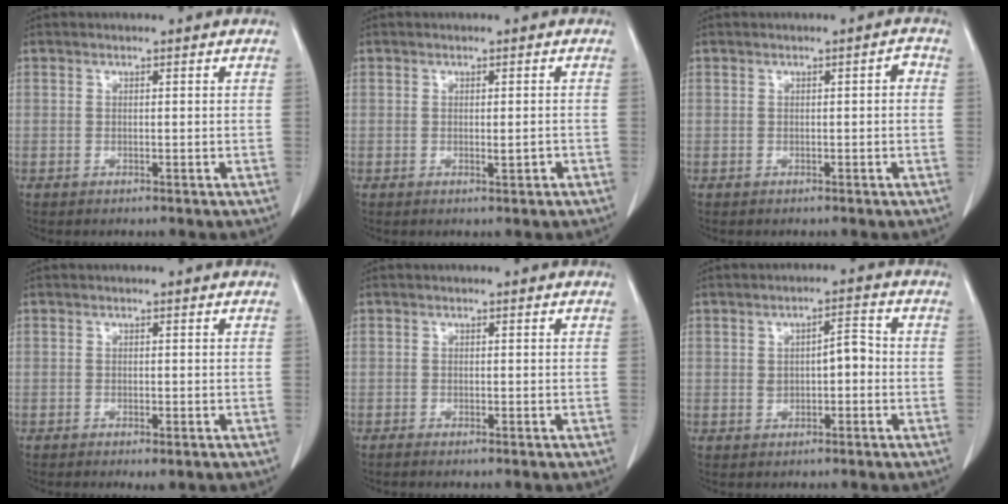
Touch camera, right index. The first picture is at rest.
{"total": 1.2, "force": [-0.4, 0.3, 1.1], "torque": [-0.017, -0.002, -0.002]}
{"total": 1.2, "force": [0.0, 0.3, 1.1], "torque": [-0.012, 0.005, 0.000]}
{"total": 1.5, "force": [-0.8, 0.4, 1.2], "torque": [-0.021, -0.005, -0.007]}
{"total": 0.7, "force": [-0.5, 0.0, 0.5], "torque": [-0.012, -0.001, -0.008]}
{"total": 4.1, "force": [-0.2, 1.7, 3.7], "torque": [-0.062, 0.019, 0.001]}